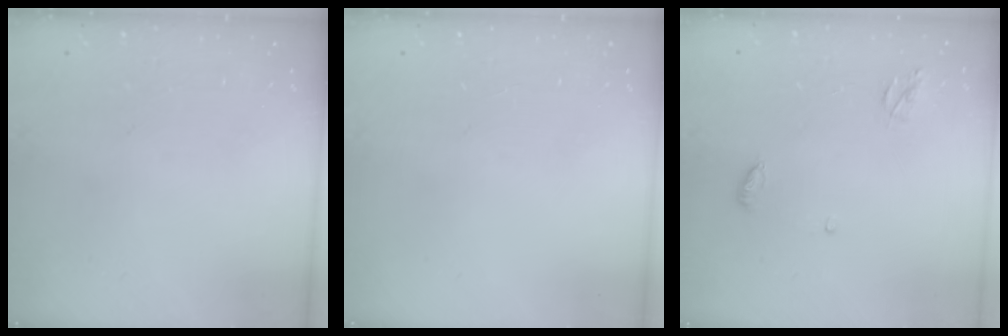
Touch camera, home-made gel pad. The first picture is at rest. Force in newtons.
{"total": 0.0}
{"total": 5.1, "press": 5.1, "slide": 0.4}